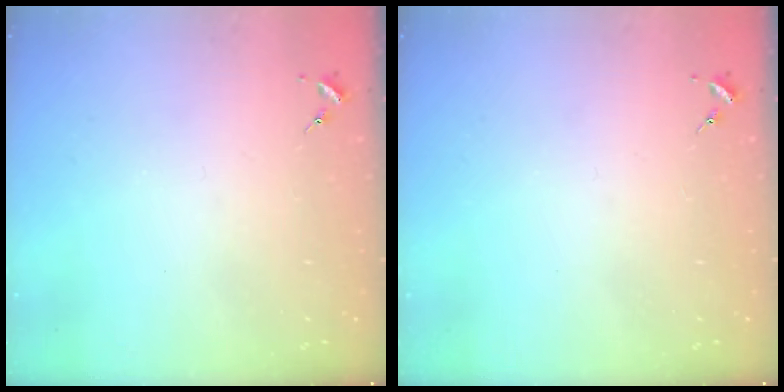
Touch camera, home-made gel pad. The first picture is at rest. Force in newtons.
{"total": 0.0}